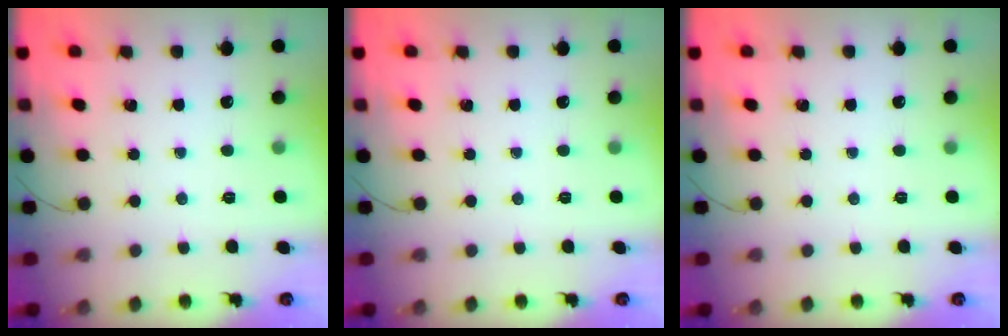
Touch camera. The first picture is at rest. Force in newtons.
{"total": 0.0}
{"total": 0.0}